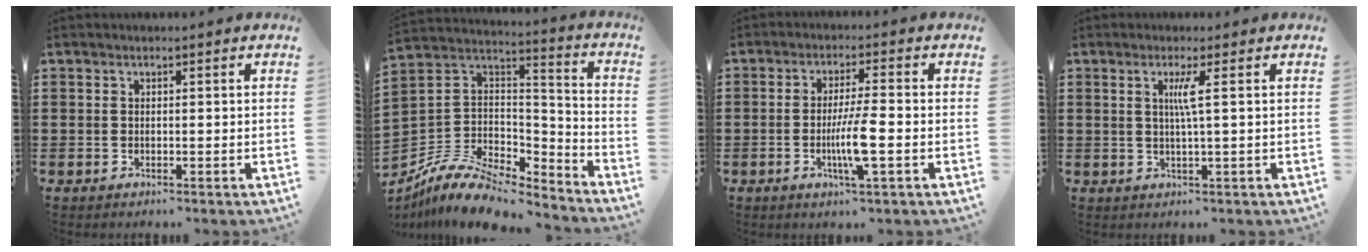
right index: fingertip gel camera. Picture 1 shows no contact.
{"total": 10.6, "force": [-8.4, 4.4, 4.7], "torque": [-0.105, 0.020, -0.163]}
{"total": 6.3, "force": [-1.7, 0.2, 6.1], "torque": [-0.116, -0.013, -0.034]}
{"total": 2.9, "force": [0.6, -0.6, 2.8], "torque": [-0.056, -0.005, 0.005]}